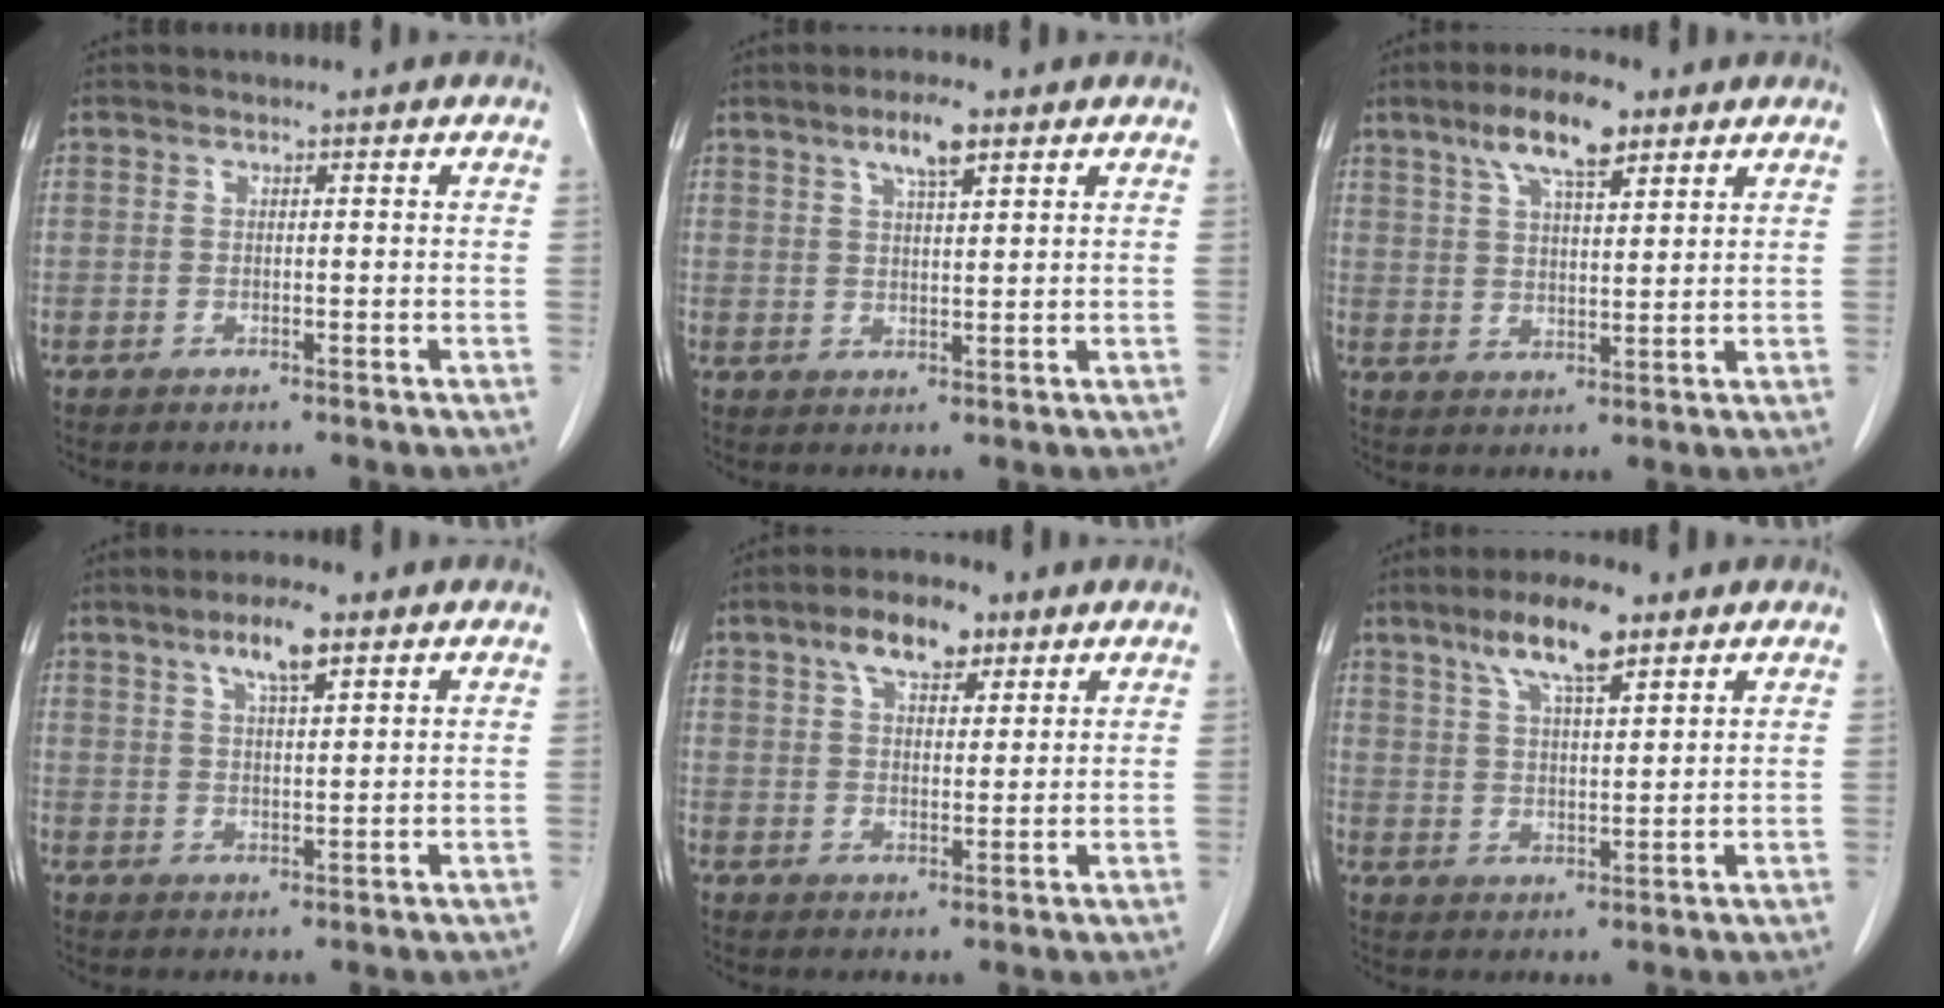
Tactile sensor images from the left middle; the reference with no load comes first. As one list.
[{"total": 4.9, "force": [3.0, 0.8, 3.8], "torque": [-0.071, 0.002, 0.051]}, {"total": 8.7, "force": [5.5, 2.2, 6.4], "torque": [-0.119, 0.012, 0.096]}, {"total": 5.8, "force": [3.5, 1.0, 4.4], "torque": [-0.083, 0.004, 0.060]}, {"total": 7.1, "force": [4.3, 3.1, 4.7], "torque": [-0.082, 0.014, 0.072]}, {"total": 8.7, "force": [5.7, 1.8, 6.4], "torque": [-0.120, 0.009, 0.101]}]